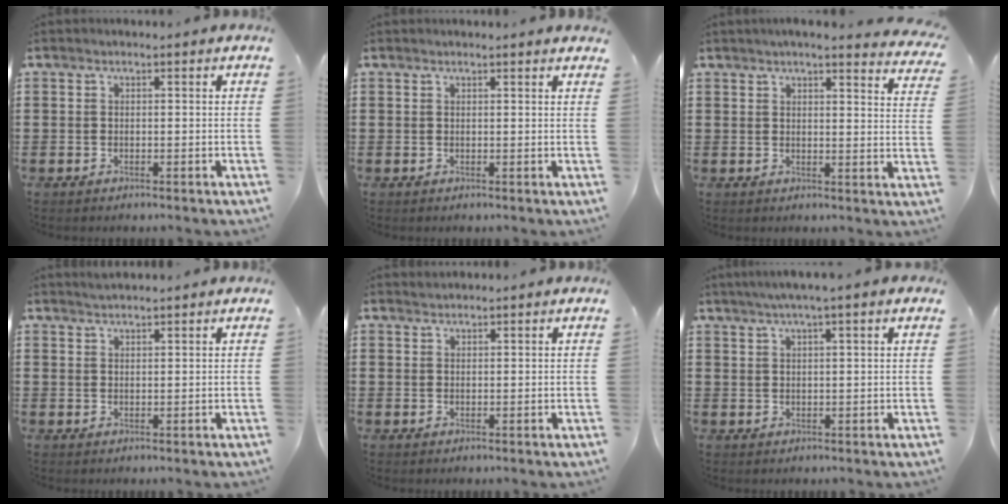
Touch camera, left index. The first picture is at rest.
{"total": 0.9, "force": [0.8, -0.1, 0.4], "torque": [-0.009, -0.002, 0.017]}
{"total": 3.4, "force": [3.2, -0.4, 1.1], "torque": [-0.027, -0.017, 0.053]}
{"total": 1.3, "force": [1.3, 0.1, 0.2], "torque": [-0.005, 0.000, 0.024]}
{"total": 1.0, "force": [1.0, 0.2, 0.0], "torque": [-0.002, -0.001, 0.020]}
{"total": 2.3, "force": [1.6, -0.3, 1.7], "torque": [-0.035, 0.003, 0.028]}